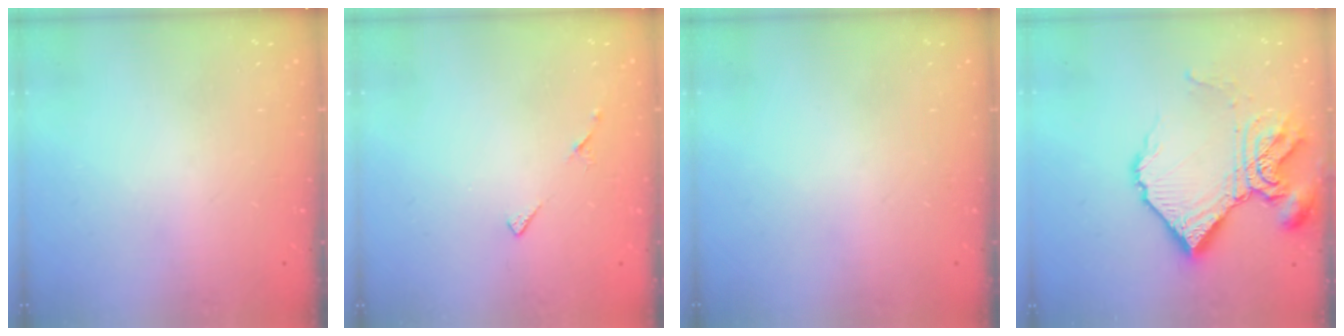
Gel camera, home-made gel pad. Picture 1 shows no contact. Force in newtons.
{"total": 6.6, "press": 6.6, "slide": 0.8}
{"total": 0.0}
{"total": 15.1, "press": 15.1, "slide": 1.4}